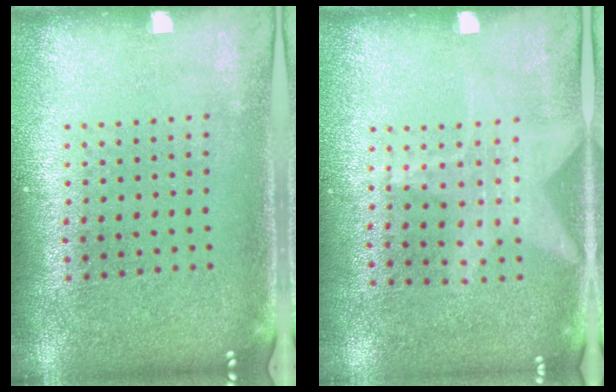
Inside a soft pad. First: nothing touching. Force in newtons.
{"total": 1.1, "press": 1.0, "slide": 0.5}